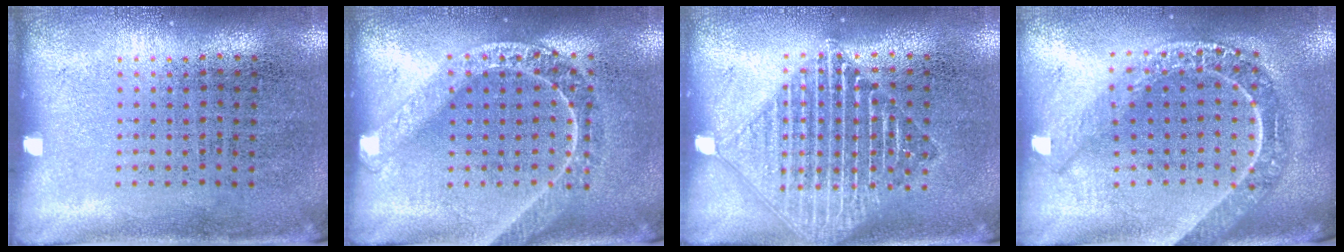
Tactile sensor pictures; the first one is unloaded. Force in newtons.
{"total": 1.4, "press": 1.4, "slide": 0.2}
{"total": 2.1, "press": 2.1, "slide": 0.3}
{"total": 2.2, "press": 1.8, "slide": 1.1}